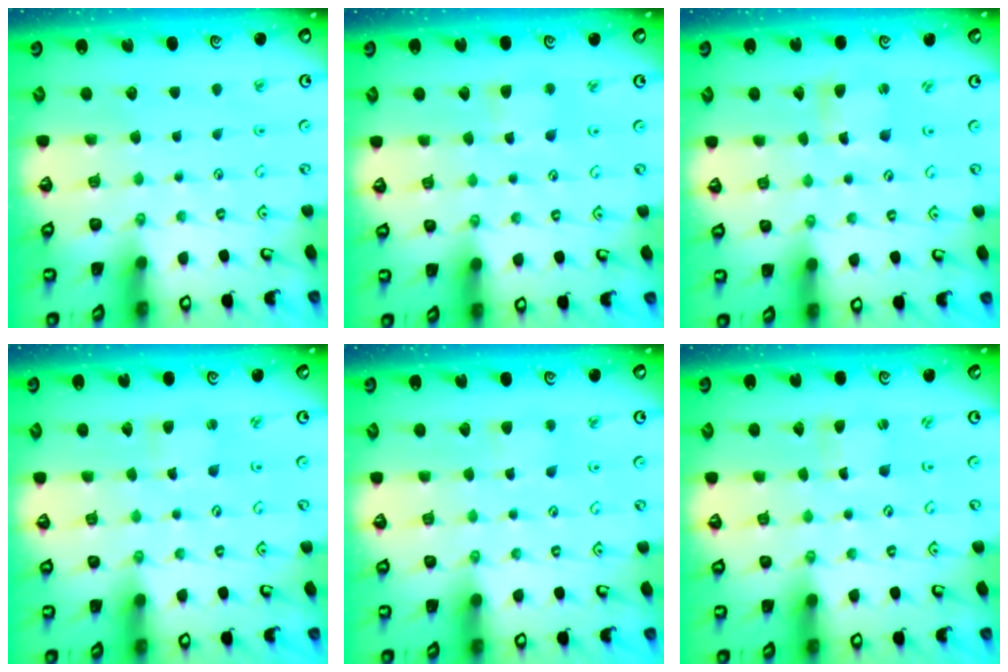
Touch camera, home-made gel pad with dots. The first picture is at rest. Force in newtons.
{"total": 3.0, "press": 3.0, "slide": 0.4}
{"total": 3.6, "press": 3.6, "slide": 0.3}
{"total": 2.5, "press": 2.5, "slide": 0.1}
{"total": 3.7, "press": 3.6, "slide": 0.5}
{"total": 0.8, "press": 0.8, "slide": 0.2}